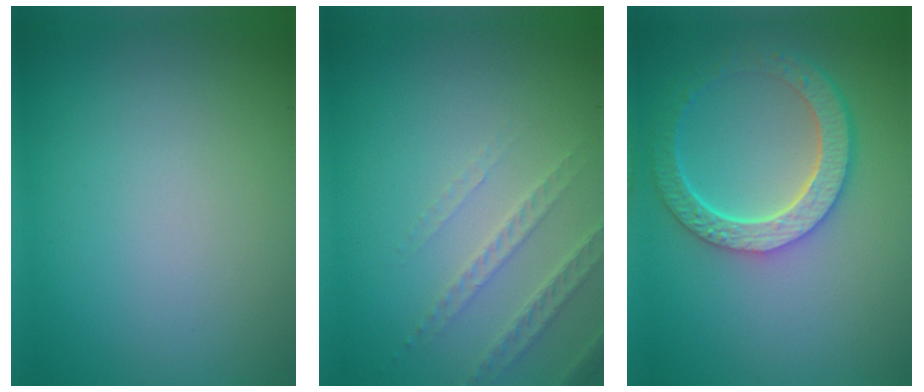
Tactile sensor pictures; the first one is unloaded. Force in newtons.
{"total": 2.5, "press": 2.4, "slide": 0.7}
{"total": 5.8, "press": 4.4, "slide": 3.7}